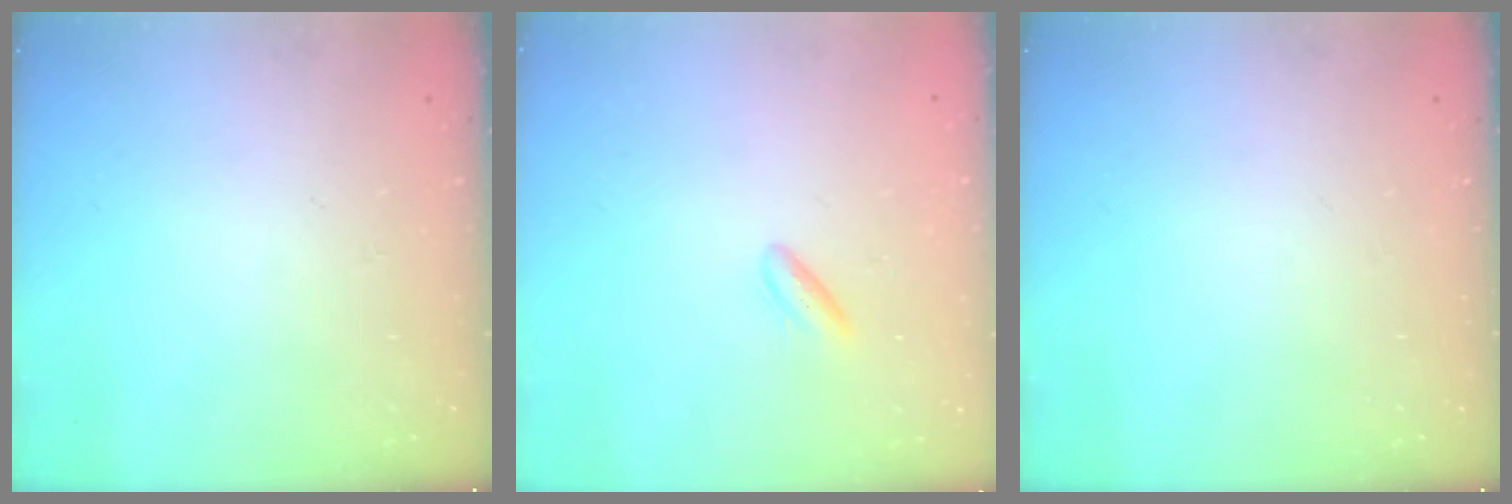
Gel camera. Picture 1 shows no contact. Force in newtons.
{"total": 3.1, "press": 2.8, "slide": 1.3}
{"total": 0.0}